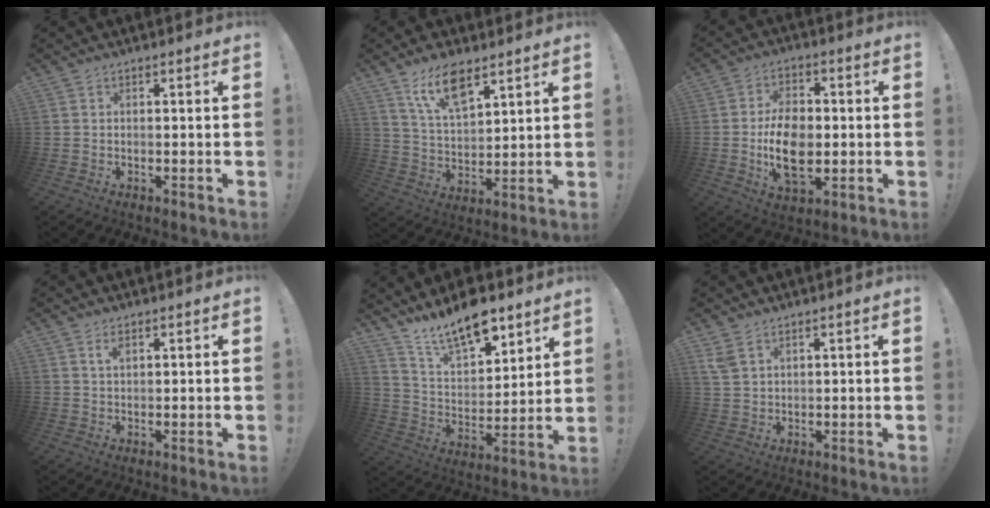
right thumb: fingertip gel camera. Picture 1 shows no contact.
{"total": 12.3, "force": [7.9, 5.2, 7.8], "torque": [-0.141, -0.030, 0.144]}
{"total": 13.5, "force": [-1.4, 8.8, 10.1], "torque": [-0.184, 0.001, -0.029]}
{"total": 1.9, "force": [0.9, 0.8, 1.5], "torque": [-0.020, -0.003, 0.014]}
{"total": 14.0, "force": [11.1, 5.3, 6.7], "torque": [-0.125, -0.077, 0.202]}
{"total": 4.4, "force": [2.7, 2.5, 2.5], "torque": [-0.047, -0.008, 0.054]}